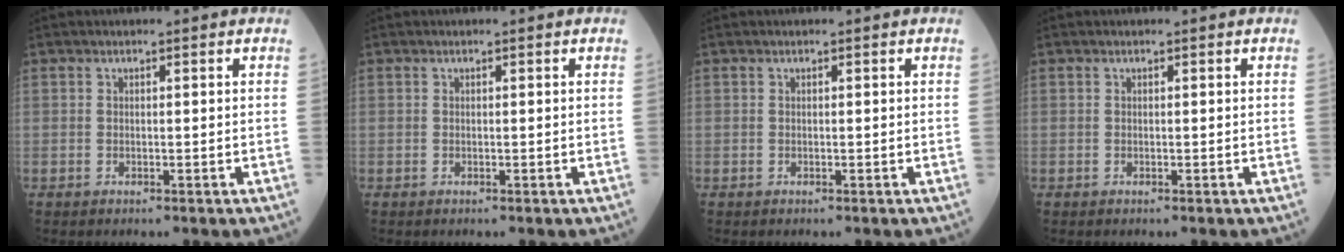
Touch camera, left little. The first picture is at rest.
{"total": 0.0}
{"total": 0.0}
{"total": 0.0}